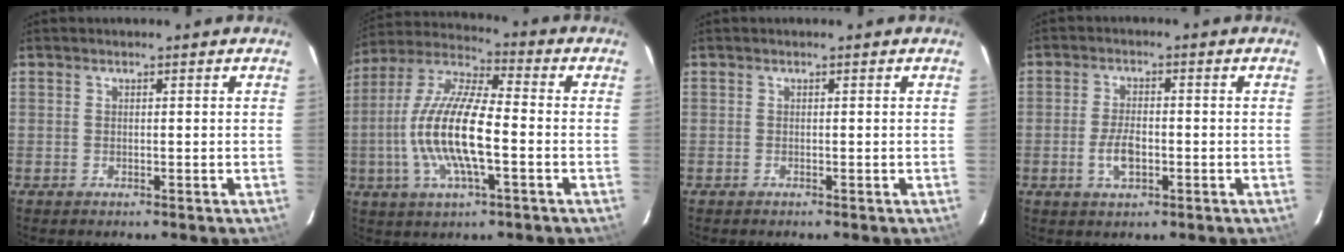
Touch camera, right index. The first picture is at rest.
{"total": 15.9, "force": [-3.1, 4.4, 15.0], "torque": [-0.299, 0.001, -0.067]}
{"total": 0.0}
{"total": 4.8, "force": [-1.4, 2.3, 4.0], "torque": [-0.081, -0.001, -0.024]}